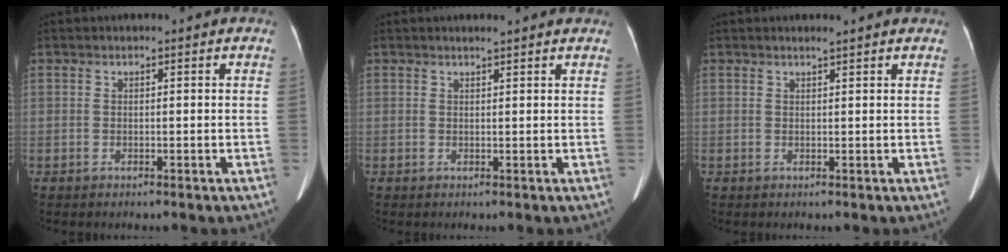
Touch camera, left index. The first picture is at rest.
{"total": 2.9, "force": [2.6, 0.0, 1.2], "torque": [-0.019, 0.013, 0.030]}
{"total": 2.0, "force": [1.8, -0.1, 0.9], "torque": [-0.015, 0.012, 0.024]}